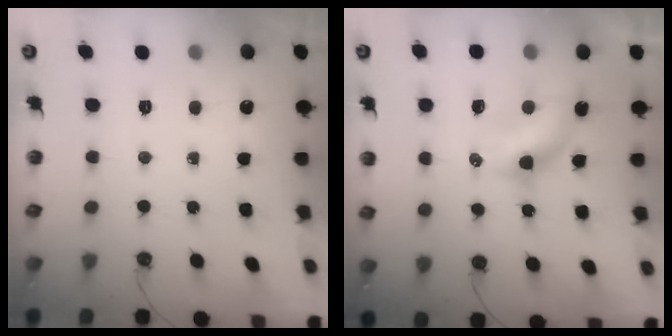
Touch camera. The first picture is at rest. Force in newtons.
{"total": 6.3, "press": 6.3, "slide": 0.3}